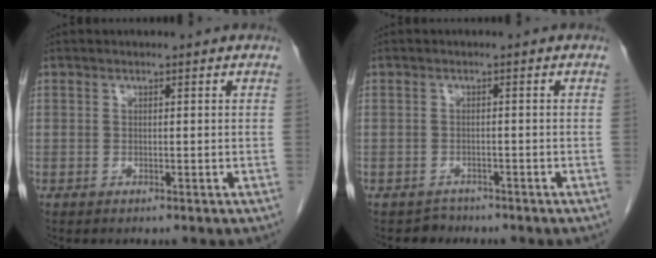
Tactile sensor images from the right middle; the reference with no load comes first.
{"total": 1.6, "force": [-1.3, 0.7, -0.6], "torque": [0.005, -0.001, -0.022]}